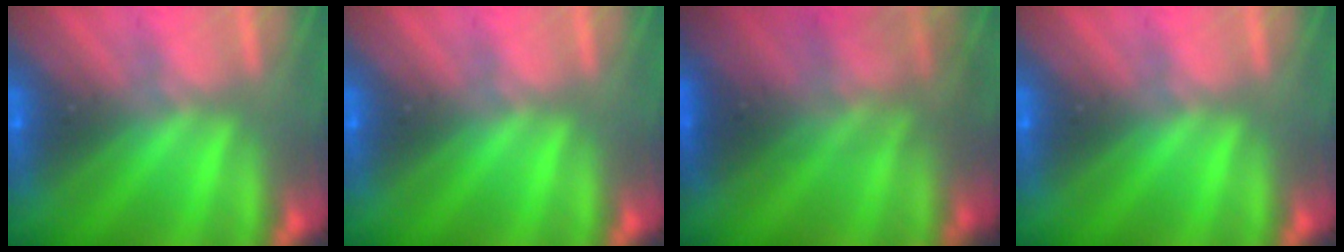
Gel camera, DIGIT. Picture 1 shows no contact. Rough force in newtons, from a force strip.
{"total": 0.0}
{"total": 3.9}
{"total": 0.0}